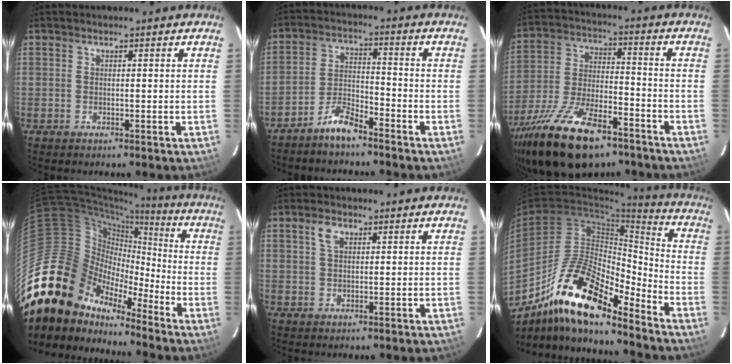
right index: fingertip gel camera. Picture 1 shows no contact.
{"total": 5.7, "force": [-5.0, 1.2, 2.6], "torque": [-0.063, 0.014, -0.096]}
{"total": 21.8, "force": [-14.6, 9.0, 13.5], "torque": [-0.273, -0.033, -0.247]}
{"total": 18.3, "force": [-13.5, 11.3, 5.1], "torque": [-0.109, 0.035, -0.257]}
{"total": 2.8, "force": [1.3, 1.7, 1.9], "torque": [-0.035, 0.008, 0.024]}
{"total": 19.0, "force": [-13.9, 5.3, 11.8], "torque": [-0.204, -0.001, -0.259]}